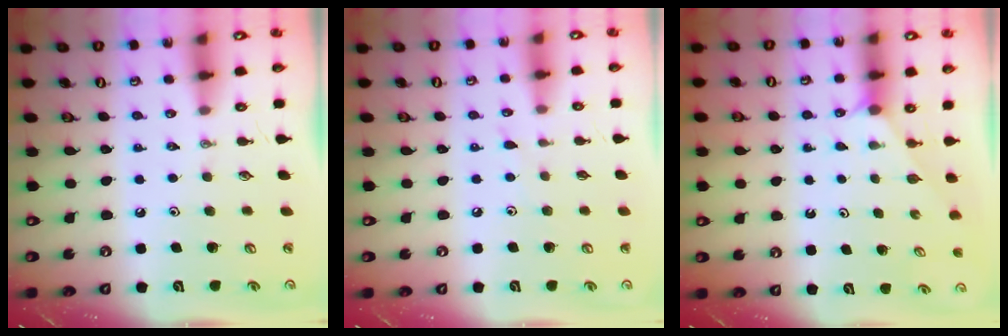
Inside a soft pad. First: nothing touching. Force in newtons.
{"total": 4.8, "press": 4.7, "slide": 0.6}
{"total": 1.4, "press": 1.4, "slide": 0.2}